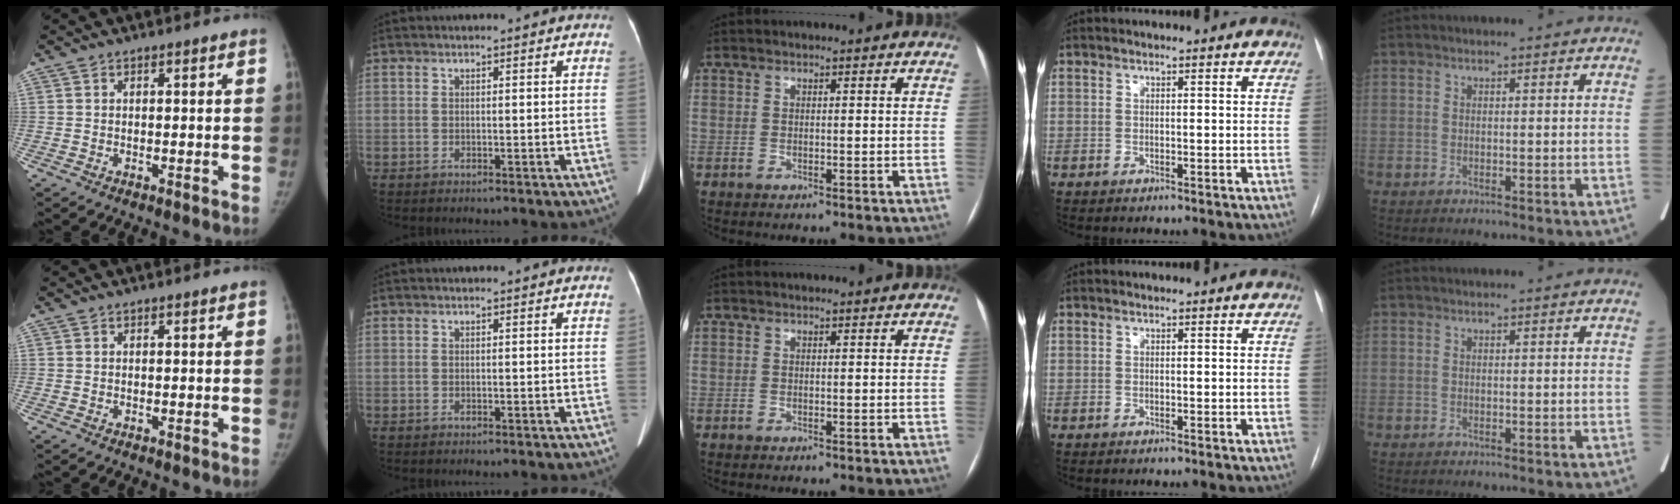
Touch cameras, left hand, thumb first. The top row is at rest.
{}